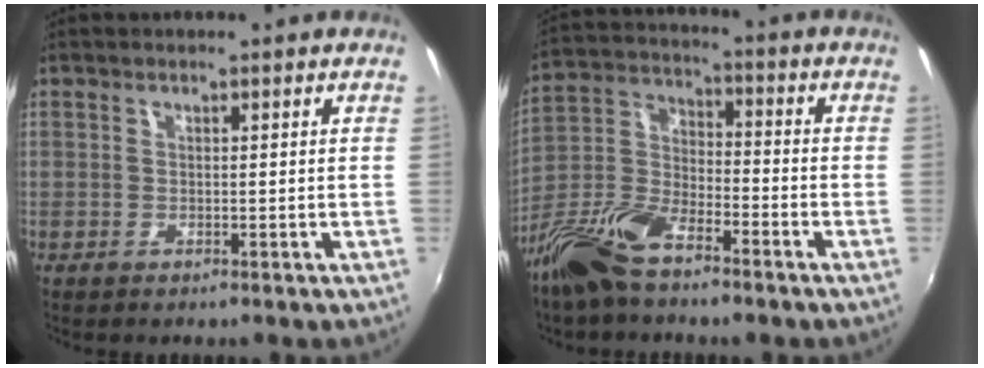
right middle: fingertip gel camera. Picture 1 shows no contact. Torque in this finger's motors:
{"motor_torque": [0.23, -0.69, 0.21, 0.11]}